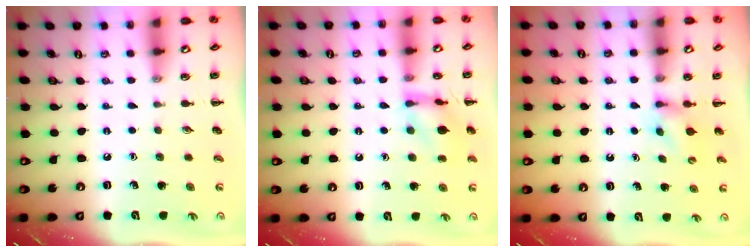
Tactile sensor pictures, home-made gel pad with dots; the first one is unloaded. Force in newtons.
{"total": 11.6, "press": 11.5, "slide": 0.9}
{"total": 3.8, "press": 3.6, "slide": 1.2}